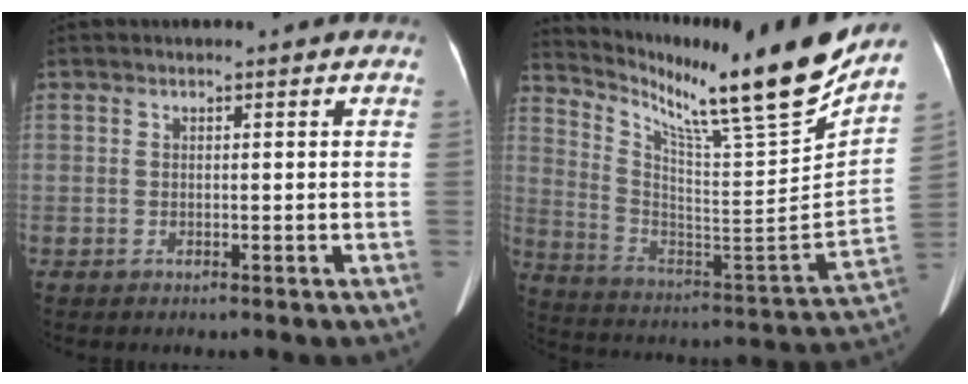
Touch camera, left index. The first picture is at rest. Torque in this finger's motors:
{"motor_torque": [-0.38, -1.07, 0.28, 0.07]}